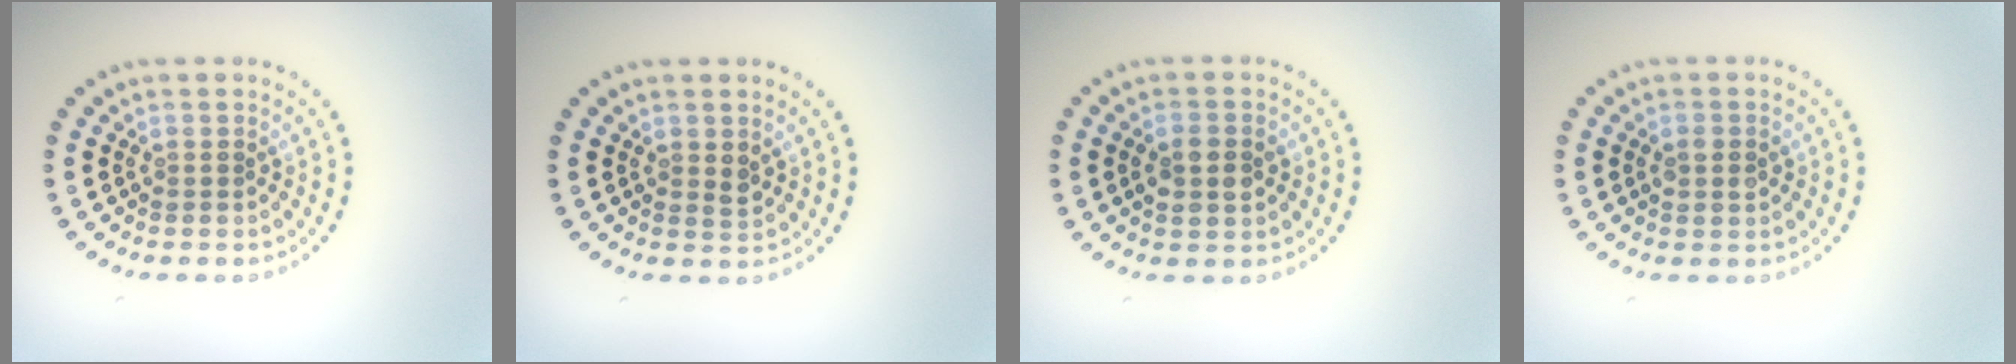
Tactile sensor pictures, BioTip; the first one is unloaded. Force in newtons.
{"total": 1.0, "press": 1.0, "slide": 0.4}
{"total": 2.2, "press": 2.2, "slide": 0.1}
{"total": 1.0, "press": 1.0, "slide": 0.2}